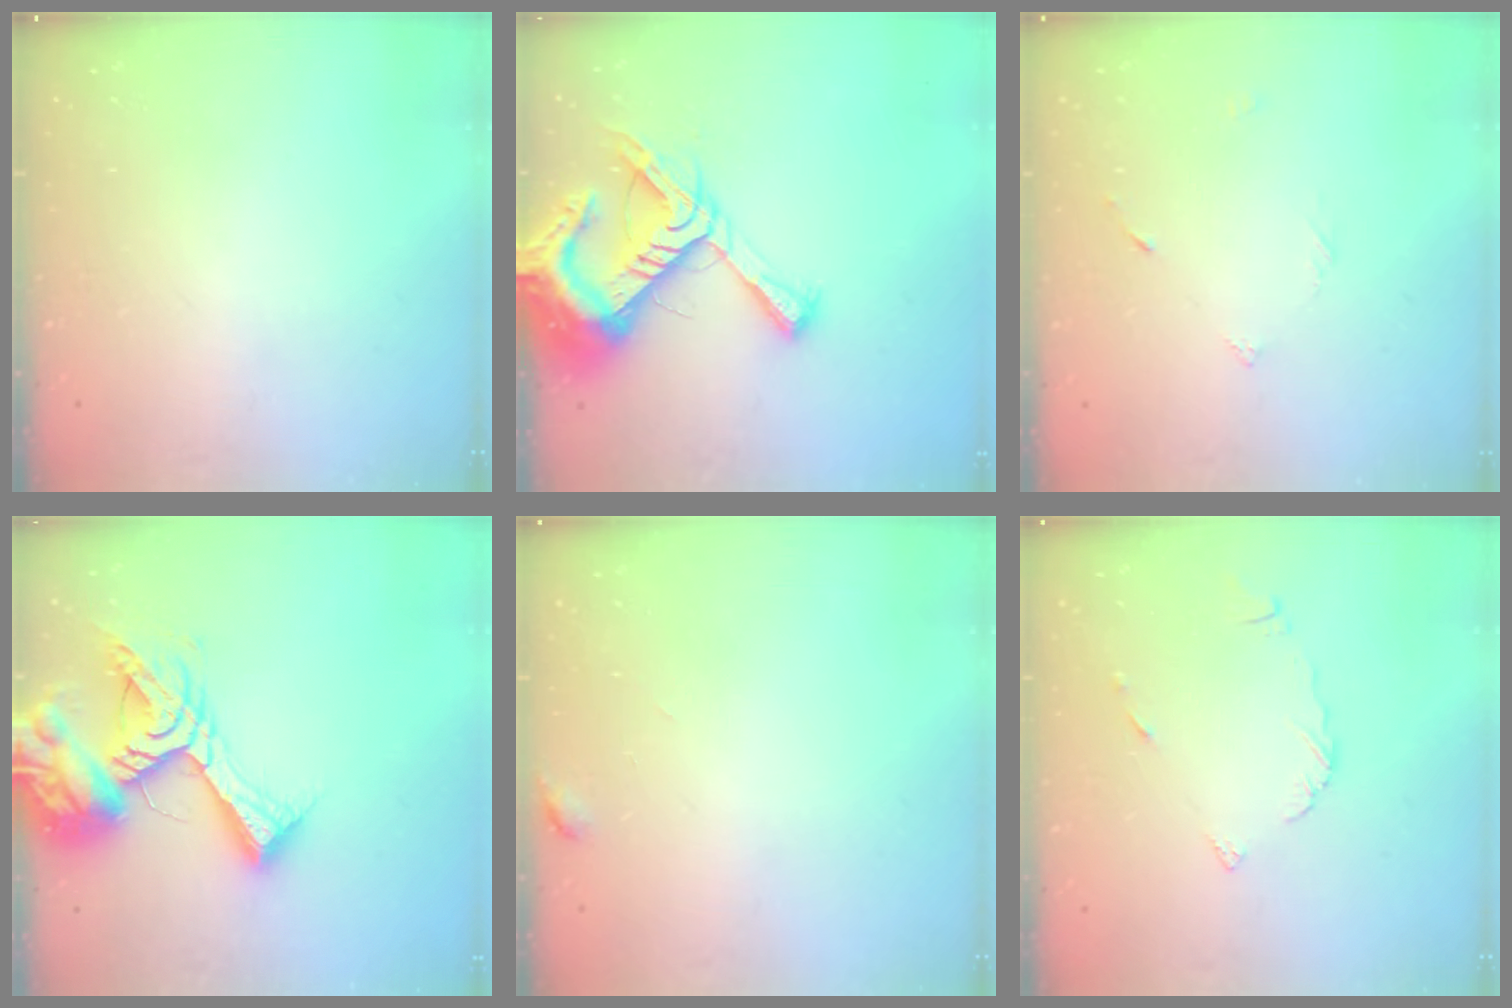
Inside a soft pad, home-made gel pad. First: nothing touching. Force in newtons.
{"total": 17.4, "press": 17.3, "slide": 1.8}
{"total": 2.3, "press": 2.2, "slide": 0.2}
{"total": 19.3, "press": 19.2, "slide": 2.1}
{"total": 3.1, "press": 3.1, "slide": 0.3}
{"total": 4.5, "press": 4.5, "slide": 0.5}